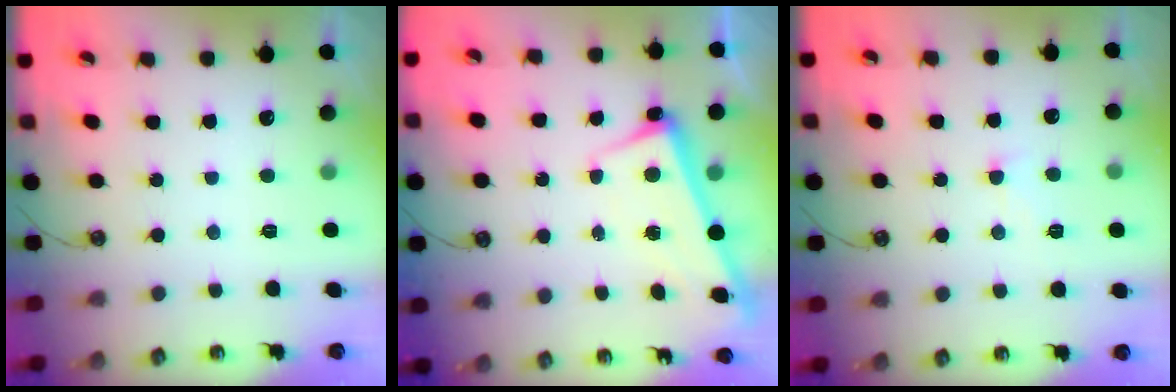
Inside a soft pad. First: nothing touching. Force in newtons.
{"total": 2.7, "press": 2.6, "slide": 0.6}
{"total": 1.6, "press": 1.5, "slide": 0.5}